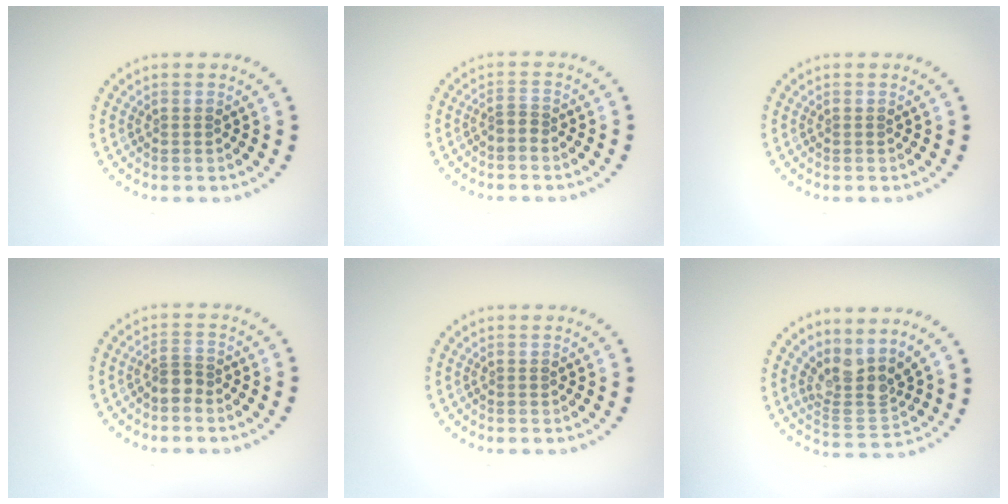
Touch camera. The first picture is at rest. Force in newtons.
{"total": 0.8, "press": 0.5, "slide": 0.6}
{"total": 0.0}
{"total": 1.4, "press": 1.0, "slide": 1.0}
{"total": 0.0}
{"total": 3.8, "press": 2.8, "slide": 2.5}